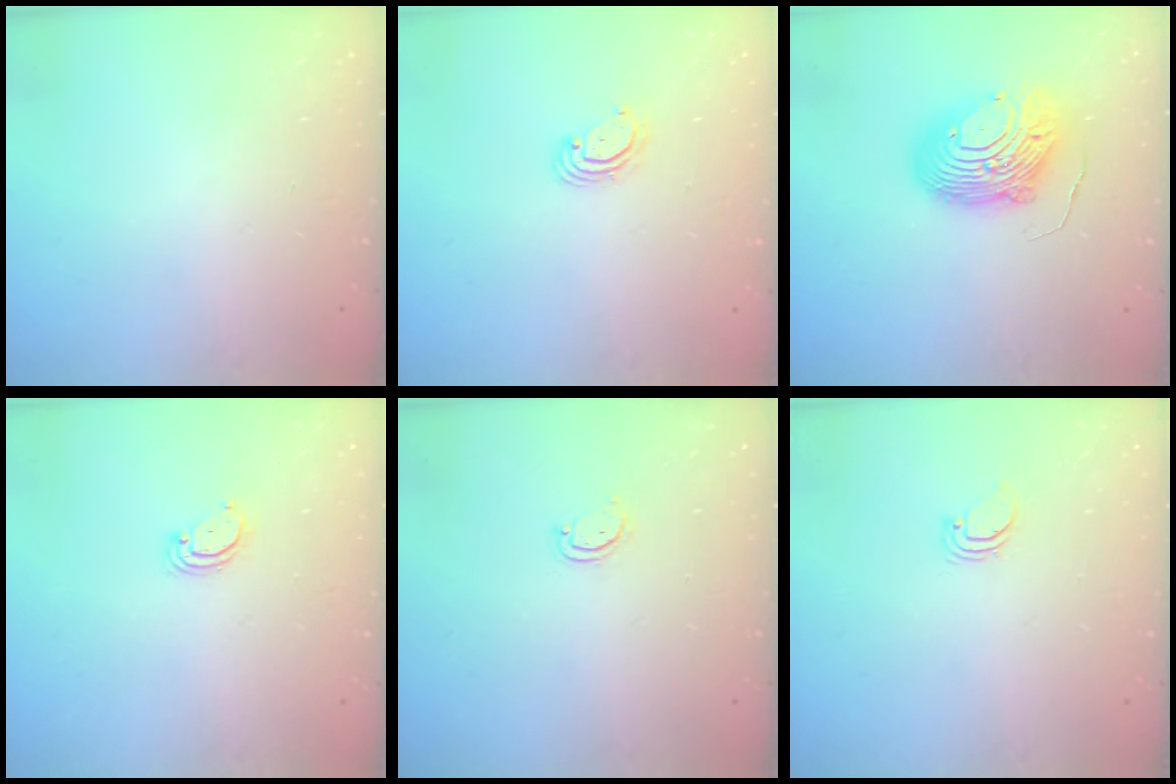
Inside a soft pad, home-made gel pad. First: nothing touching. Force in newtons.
{"total": 3.0, "press": 3.0, "slide": 0.2}
{"total": 13.5, "press": 13.4, "slide": 1.4}
{"total": 2.3, "press": 2.3, "slide": 0.2}
{"total": 2.7, "press": 2.6, "slide": 0.3}
{"total": 0.9, "press": 0.9, "slide": 0.0}